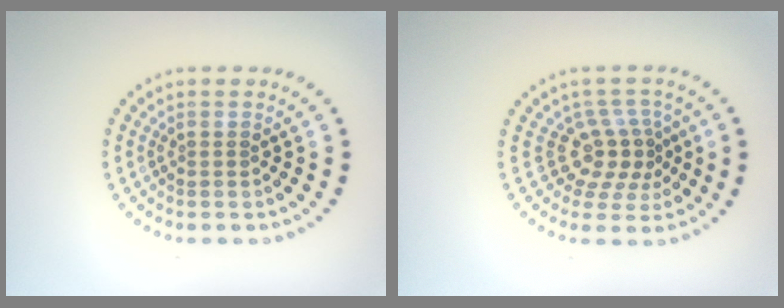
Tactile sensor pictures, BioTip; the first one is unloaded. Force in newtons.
{"total": 3.4, "press": 2.5, "slide": 2.4}